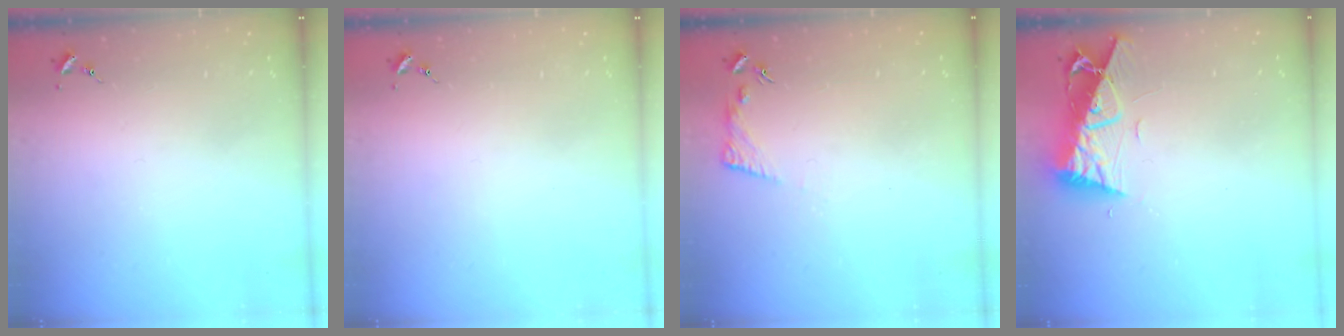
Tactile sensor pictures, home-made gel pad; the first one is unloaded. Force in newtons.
{"total": 0.0}
{"total": 6.0, "press": 6.0, "slide": 0.4}
{"total": 9.3, "press": 9.2, "slide": 1.1}